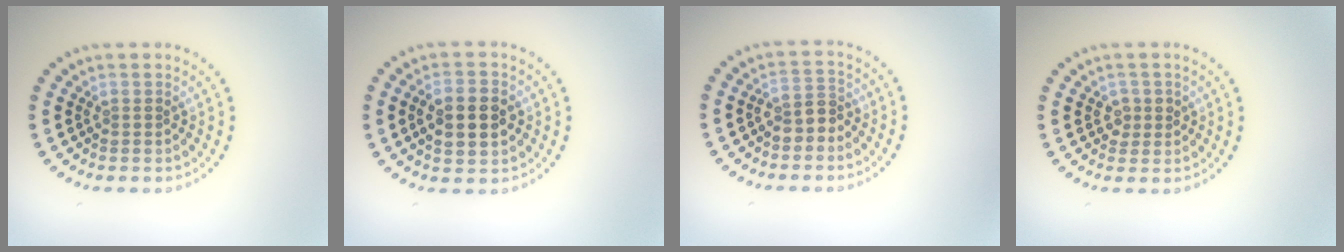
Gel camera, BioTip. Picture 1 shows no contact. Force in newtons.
{"total": 4.5, "press": 4.5, "slide": 0.2}
{"total": 2.1, "press": 2.0, "slide": 0.9}
{"total": 1.5, "press": 1.4, "slide": 0.4}